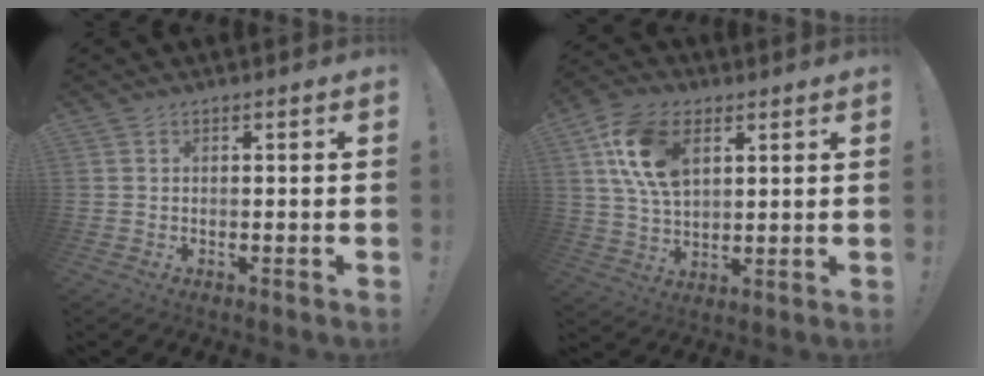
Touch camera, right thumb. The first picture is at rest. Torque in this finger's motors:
{"motor_torque": [1.97, 2.16, 0.44, -0.42, 0.06]}